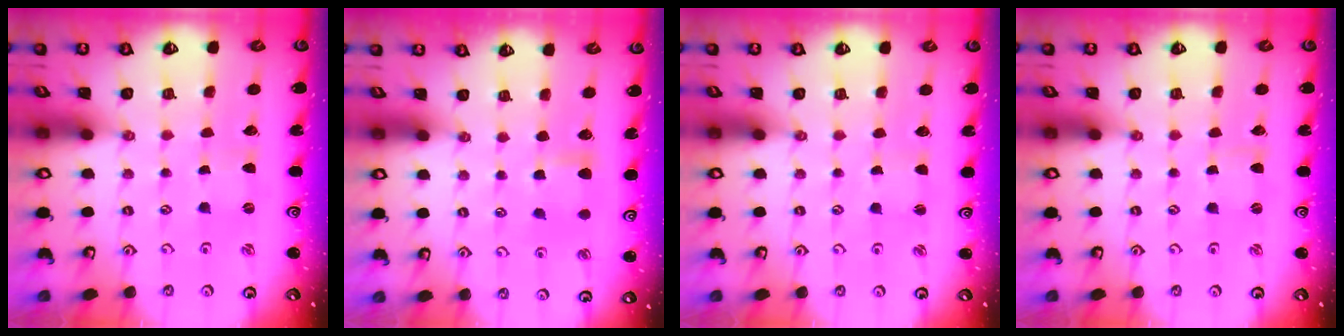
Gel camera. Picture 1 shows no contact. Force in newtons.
{"total": 5.7, "press": 5.7, "slide": 0.6}
{"total": 0.9, "press": 0.9, "slide": 0.1}
{"total": 0.6, "press": 0.6, "slide": 0.0}